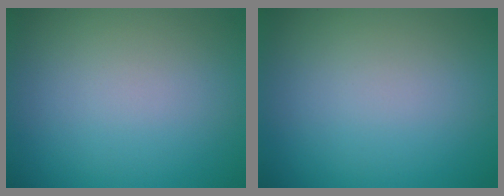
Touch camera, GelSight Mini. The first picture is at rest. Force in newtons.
{"total": 0.0}